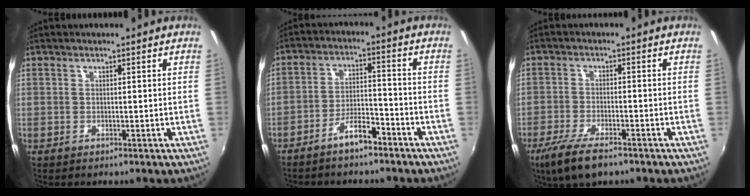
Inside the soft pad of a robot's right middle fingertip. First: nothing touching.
{"total": 6.0, "force": [-4.7, 1.8, 3.3], "torque": [-0.070, 0.015, -0.077]}
{"total": 8.9, "force": [-6.2, 2.6, 5.8], "torque": [-0.143, -0.030, -0.116]}